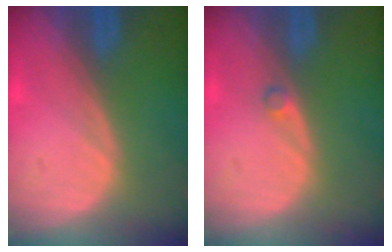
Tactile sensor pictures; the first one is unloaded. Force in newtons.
{"total": 0.9, "press": 0.9, "slide": 0.2}